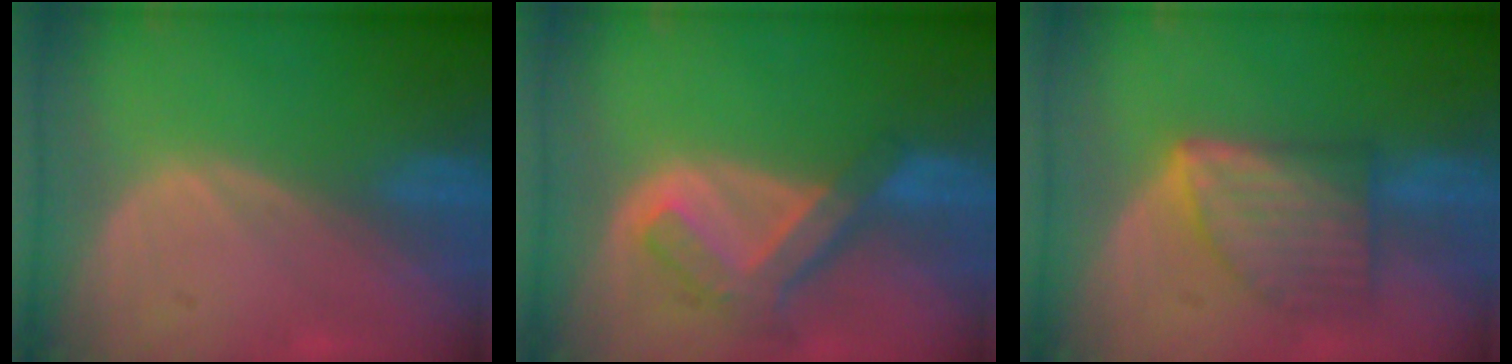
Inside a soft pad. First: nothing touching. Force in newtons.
{"total": 7.5, "press": 6.5, "slide": 3.8}
{"total": 7.6, "press": 7.6, "slide": 0.3}